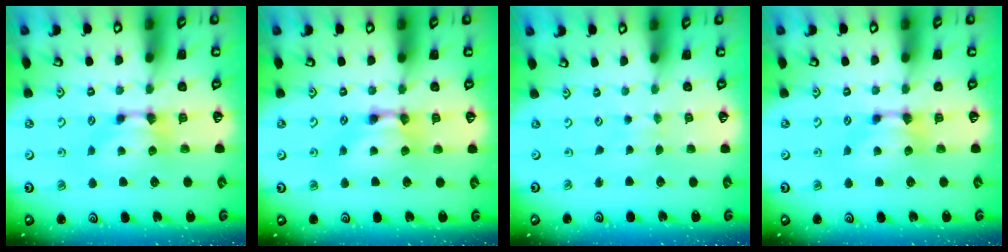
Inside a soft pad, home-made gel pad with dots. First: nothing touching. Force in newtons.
{"total": 2.2, "press": 2.2, "slide": 0.1}
{"total": 3.6, "press": 3.6, "slide": 0.1}
{"total": 0.0}